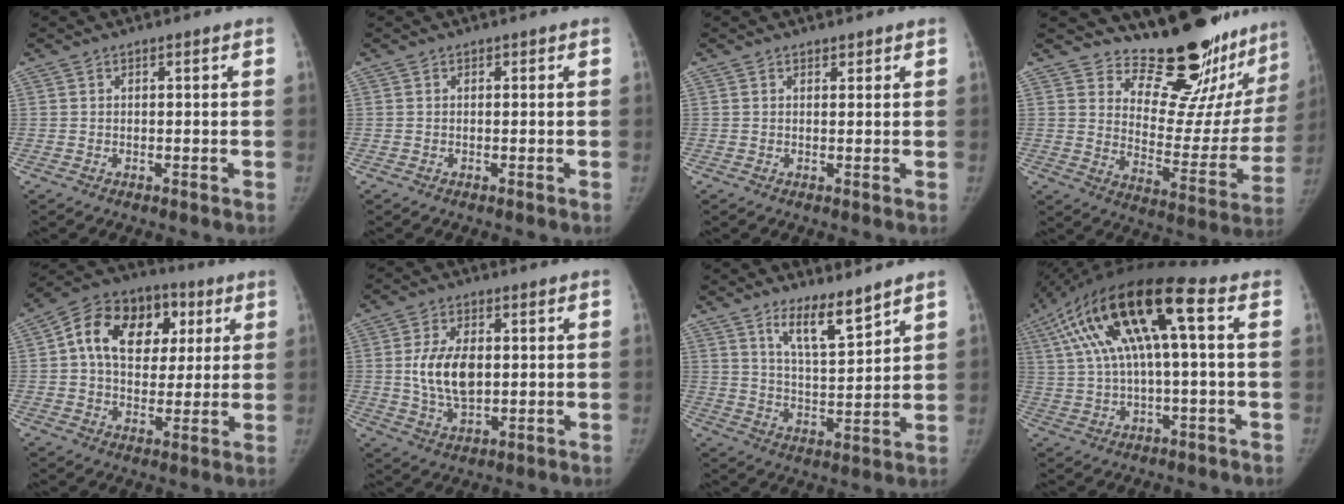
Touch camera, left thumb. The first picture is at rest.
{"total": 0.0}
{"total": 1.1, "force": [0.9, 0.6, 0.4], "torque": [0.006, -0.005, 0.011]}
{"total": 21.9, "force": [19.4, 6.4, 8.0], "torque": [-0.056, -0.182, 0.259]}
{"total": 18.3, "force": [4.7, 13.1, 11.8], "torque": [-0.165, 0.016, 0.069]}
{"total": 10.1, "force": [1.0, 5.7, 8.3], "torque": [-0.147, -0.007, 0.027]}
{"total": 8.9, "force": [6.6, 1.9, 5.7], "torque": [-0.088, -0.059, 0.124]}
{"total": 19.7, "force": [5.1, 5.7, 18.1], "torque": [-0.365, 0.041, 0.089]}